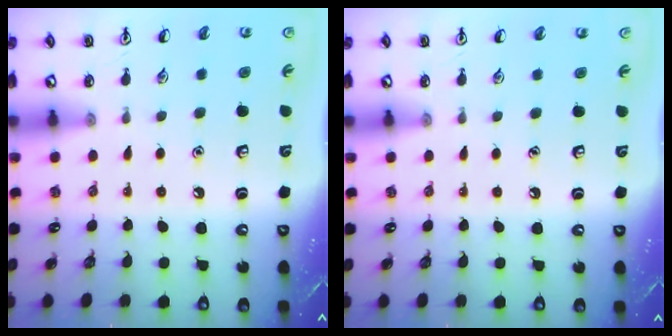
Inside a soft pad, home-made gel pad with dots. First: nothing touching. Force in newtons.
{"total": 0.0}